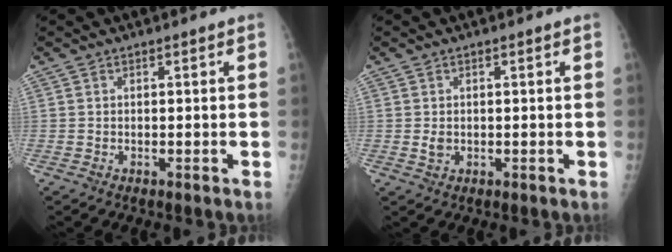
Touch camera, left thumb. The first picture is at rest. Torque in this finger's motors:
{"motor_torque": [-0.04, 0.03, 0.08, -0.22, 0.00]}